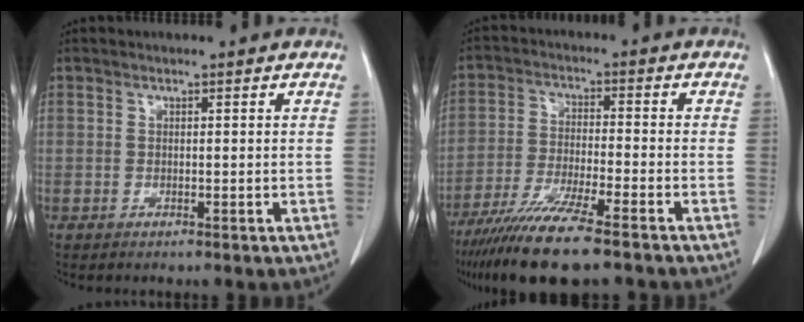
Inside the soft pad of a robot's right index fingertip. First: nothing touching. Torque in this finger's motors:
{"motor_torque": [0.93, -0.94, 0.72, 0.21]}